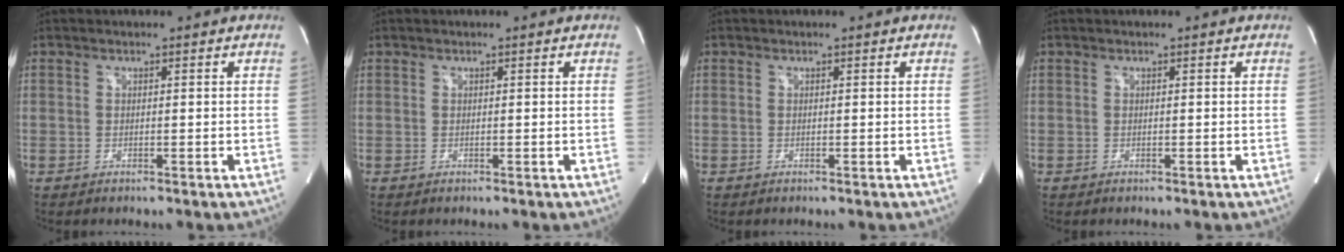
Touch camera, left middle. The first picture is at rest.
{"total": 0.0}
{"total": 0.0}
{"total": 0.0}